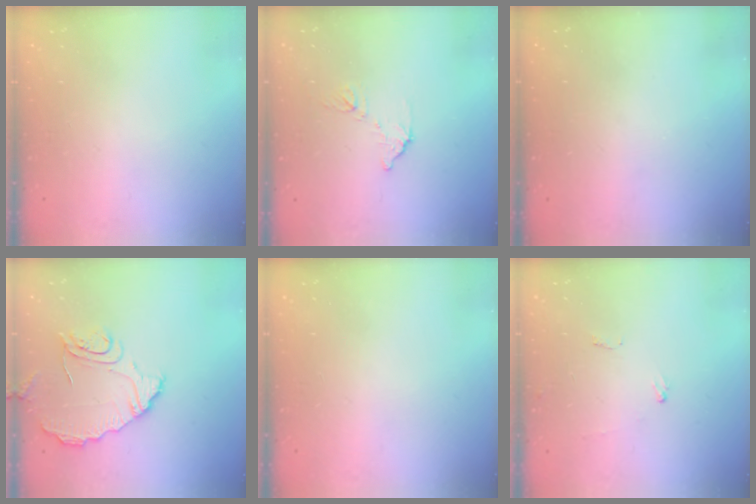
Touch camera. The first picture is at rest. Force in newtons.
{"total": 7.2, "press": 7.1, "slide": 0.4}
{"total": 2.9, "press": 2.8, "slide": 0.9}
{"total": 10.5, "press": 10.5, "slide": 0.5}
{"total": 0.0}
{"total": 4.9, "press": 4.9, "slide": 0.3}